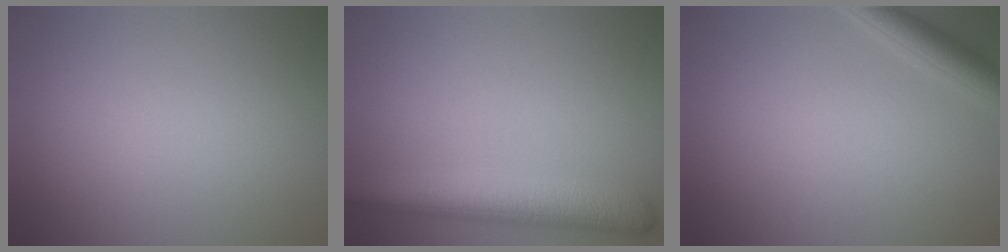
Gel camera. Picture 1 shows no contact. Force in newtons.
{"total": 5.2, "press": 5.2, "slide": 0.2}
{"total": 2.8, "press": 2.8, "slide": 0.2}